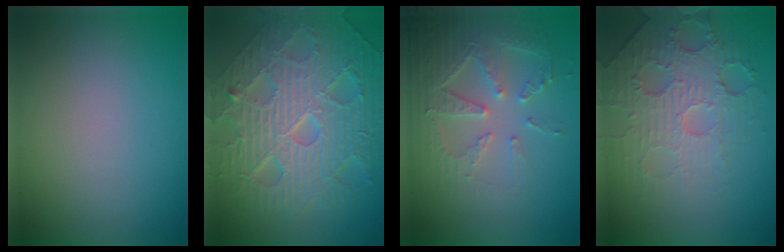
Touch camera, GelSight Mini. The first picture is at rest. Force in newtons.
{"total": 11.7, "press": 7.8, "slide": 8.8}
{"total": 4.2, "press": 4.1, "slide": 1.0}
{"total": 4.3, "press": 4.0, "slide": 1.6}